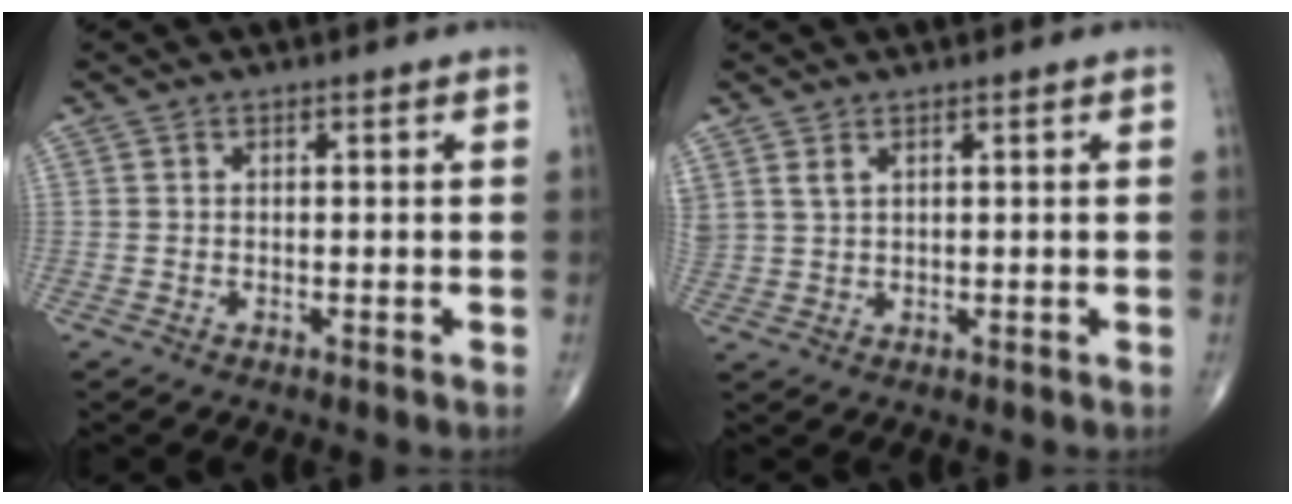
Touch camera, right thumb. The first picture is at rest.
{"total": 2.4, "force": [1.5, 1.1, 1.5], "torque": [-0.036, 0.000, 0.042]}